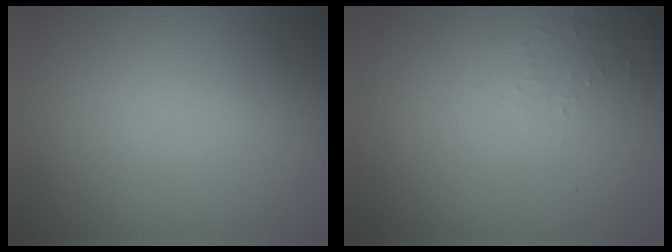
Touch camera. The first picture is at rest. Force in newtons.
{"total": 1.2, "press": 1.2, "slide": 0.3}